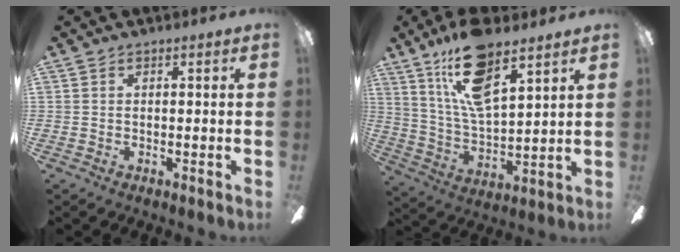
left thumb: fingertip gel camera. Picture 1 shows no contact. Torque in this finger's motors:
{"motor_torque": [0.36, 0.28, 1.30, -1.47, 0.09]}